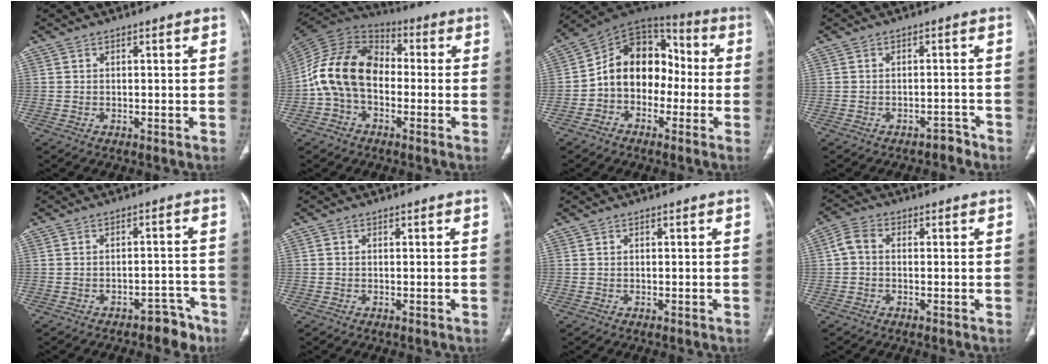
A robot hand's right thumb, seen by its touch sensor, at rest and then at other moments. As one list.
[{"total": 15.1, "force": [-2.0, 10.6, 10.5], "torque": [-0.192, 0.043, -0.049]}, {"total": 14.1, "force": [-2.2, 10.8, 8.8], "torque": [-0.099, 0.059, -0.054]}, {"total": 2.3, "force": [-1.9, 1.2, 0.2], "torque": [0.000, 0.021, -0.024]}, {"total": 5.6, "force": [-4.4, 2.9, 2.0], "torque": [-0.006, 0.046, -0.054]}, {"total": 0.0}, {"total": 0.0}, {"total": 3.7, "force": [0.0, 2.5, 2.6], "torque": [-0.051, 0.012, -0.009]}]